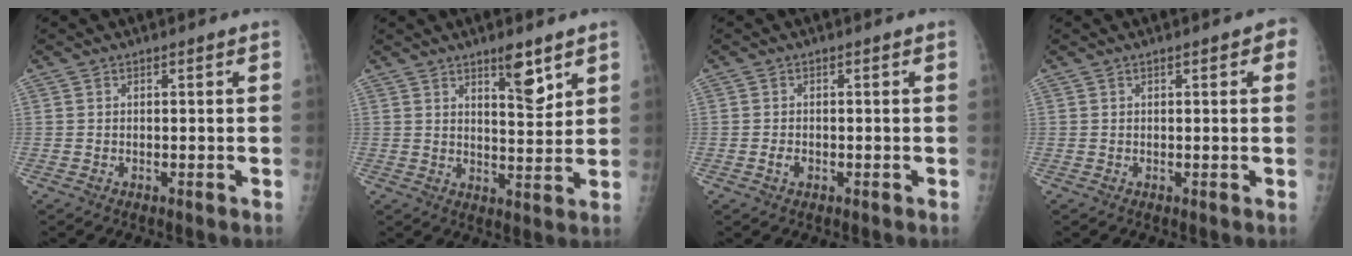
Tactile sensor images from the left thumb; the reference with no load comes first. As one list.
[{"total": 6.5, "force": [4.3, 1.8, 4.6], "torque": [-0.058, -0.034, 0.066]}, {"total": 1.2, "force": [-0.3, 0.8, 0.9], "torque": [-0.016, 0.000, -0.004]}, {"total": 2.7, "force": [1.3, 1.0, 2.1], "torque": [-0.014, 0.001, 0.012]}]